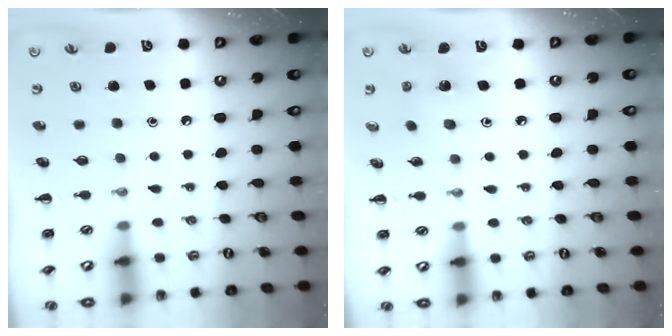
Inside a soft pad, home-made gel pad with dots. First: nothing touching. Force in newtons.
{"total": 2.7, "press": 2.5, "slide": 0.9}